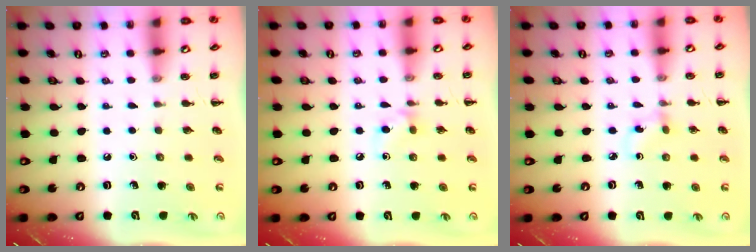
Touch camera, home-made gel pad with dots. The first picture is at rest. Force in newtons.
{"total": 6.1, "press": 5.8, "slide": 2.0}
{"total": 1.9, "press": 1.7, "slide": 0.7}